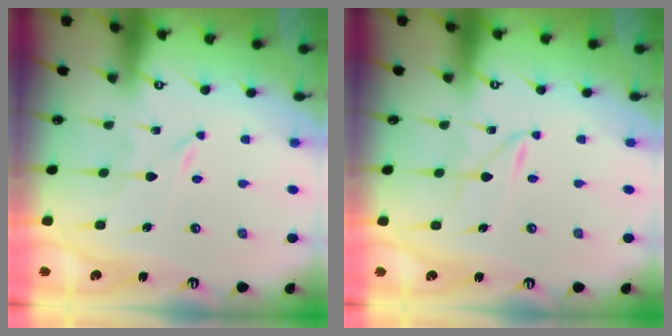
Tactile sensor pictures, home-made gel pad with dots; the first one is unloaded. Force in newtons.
{"total": 1.6, "press": 1.6, "slide": 0.3}